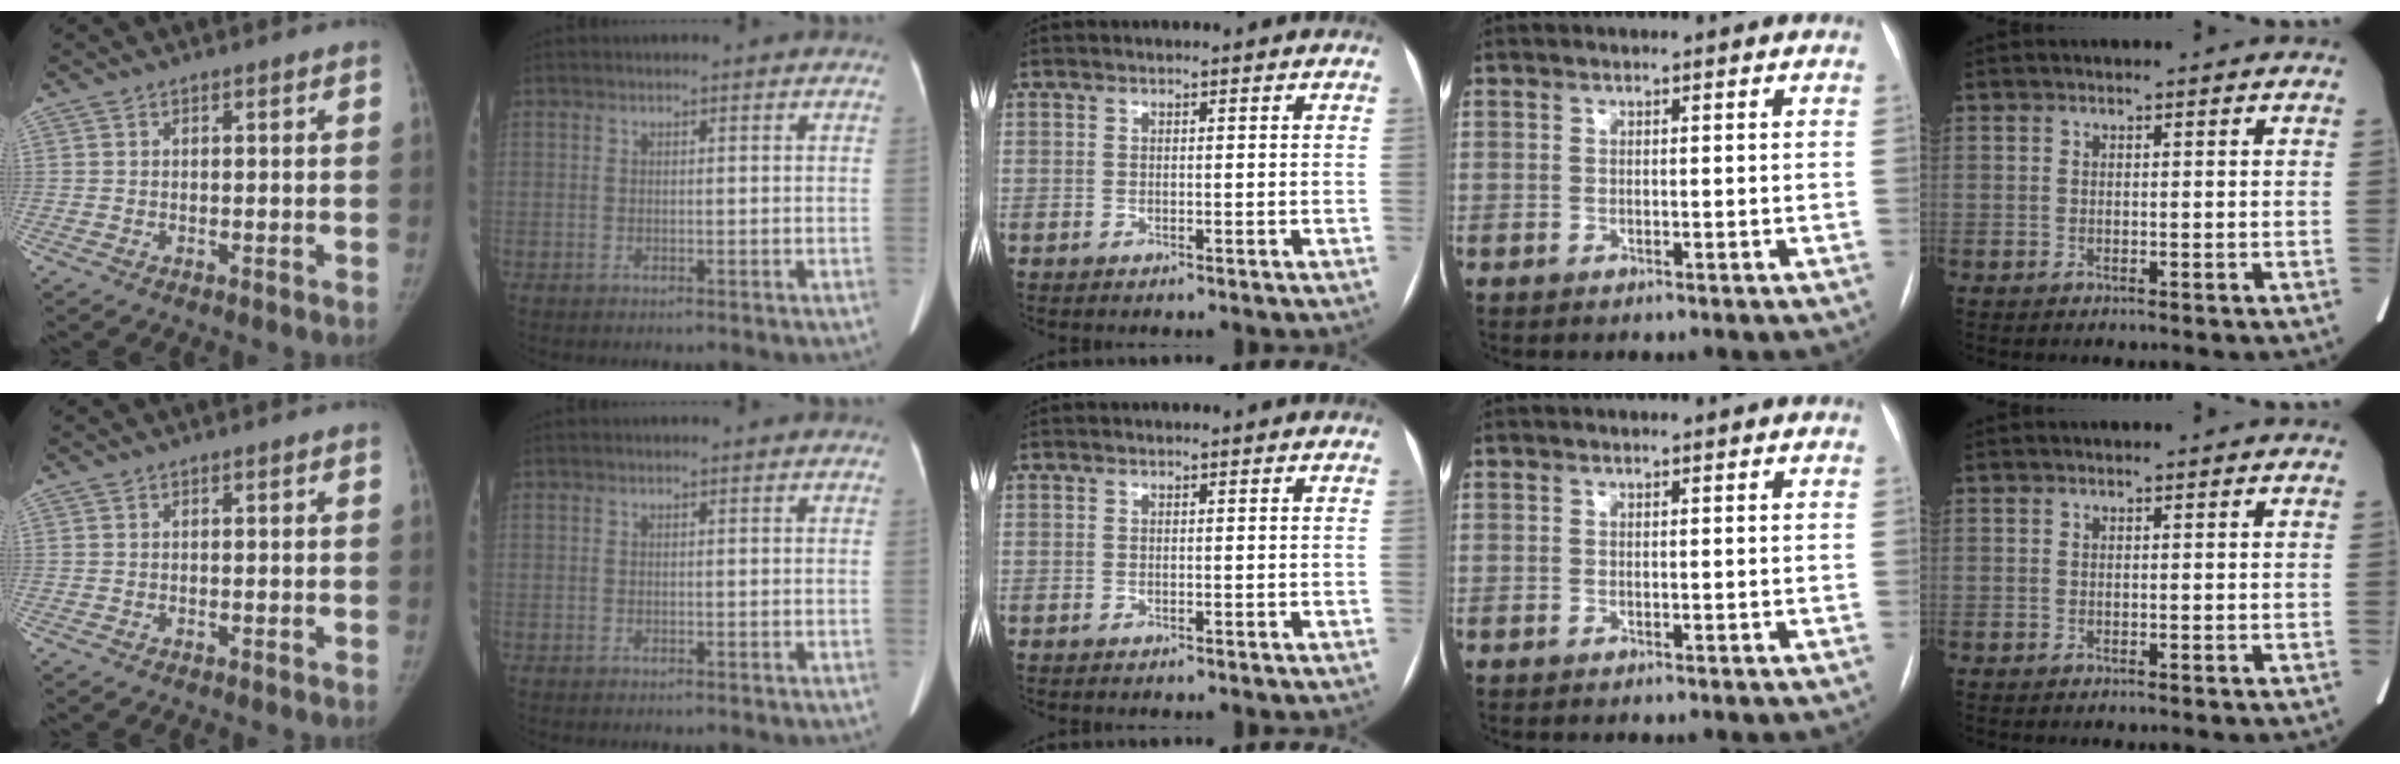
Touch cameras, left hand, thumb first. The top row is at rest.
{}